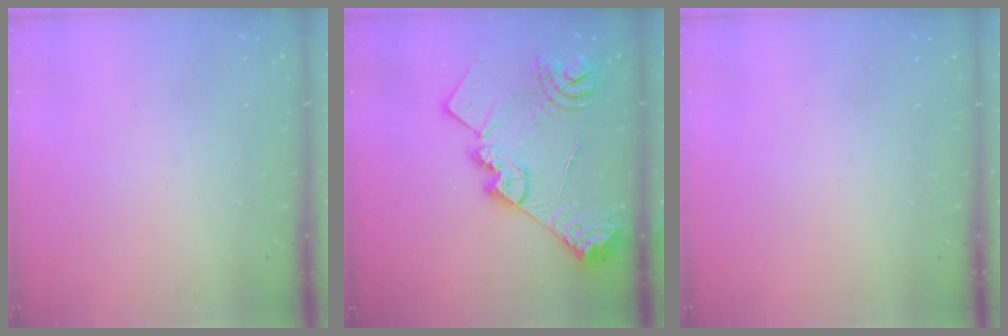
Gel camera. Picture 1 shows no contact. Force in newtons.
{"total": 22.4, "press": 22.3, "slide": 1.3}
{"total": 0.0}